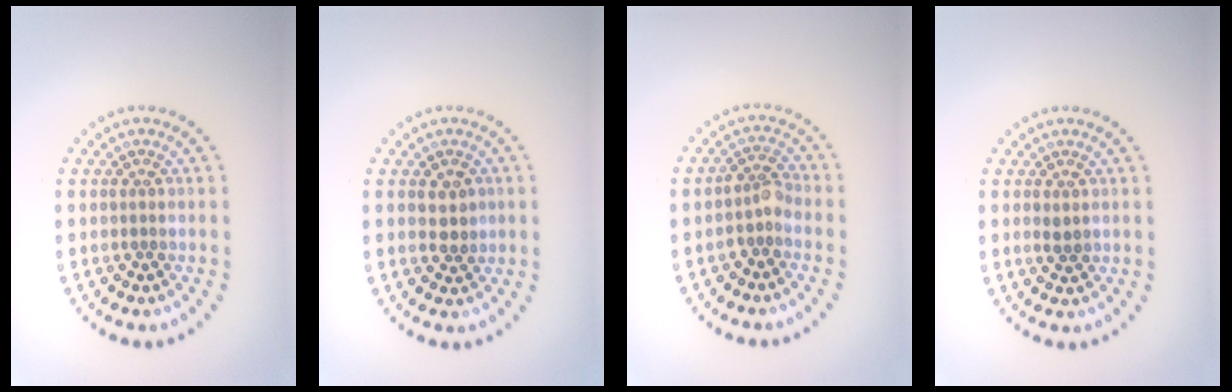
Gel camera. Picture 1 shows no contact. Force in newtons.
{"total": 2.0, "press": 1.8, "slide": 0.8}
{"total": 2.0, "press": 1.6, "slide": 1.2}
{"total": 1.0, "press": 0.9, "slide": 0.1}